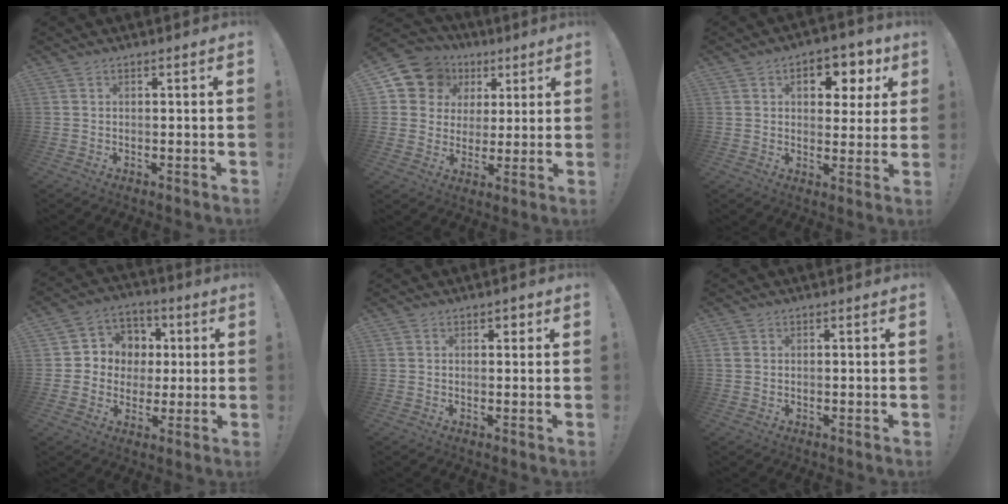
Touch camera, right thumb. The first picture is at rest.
{"total": 11.3, "force": [4.8, 9.8, 3.2], "torque": [-0.051, -0.027, 0.098]}
{"total": 8.8, "force": [3.7, 5.5, 5.8], "torque": [-0.070, -0.016, 0.062]}
{"total": 8.9, "force": [-0.2, 8.7, 2.0], "torque": [-0.027, 0.006, 0.007]}
{"total": 1.4, "force": [0.5, 1.1, 0.7], "torque": [-0.006, 0.001, 0.006]}
{"total": 1.4, "force": [0.1, 1.3, 0.6], "torque": [-0.011, 0.005, 0.003]}